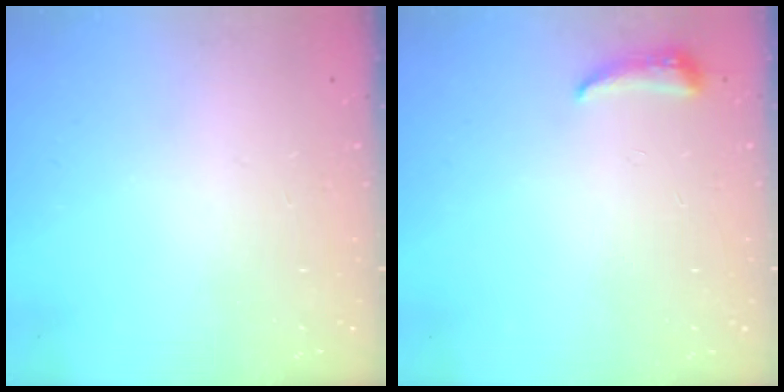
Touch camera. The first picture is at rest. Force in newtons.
{"total": 4.3, "press": 4.2, "slide": 0.9}